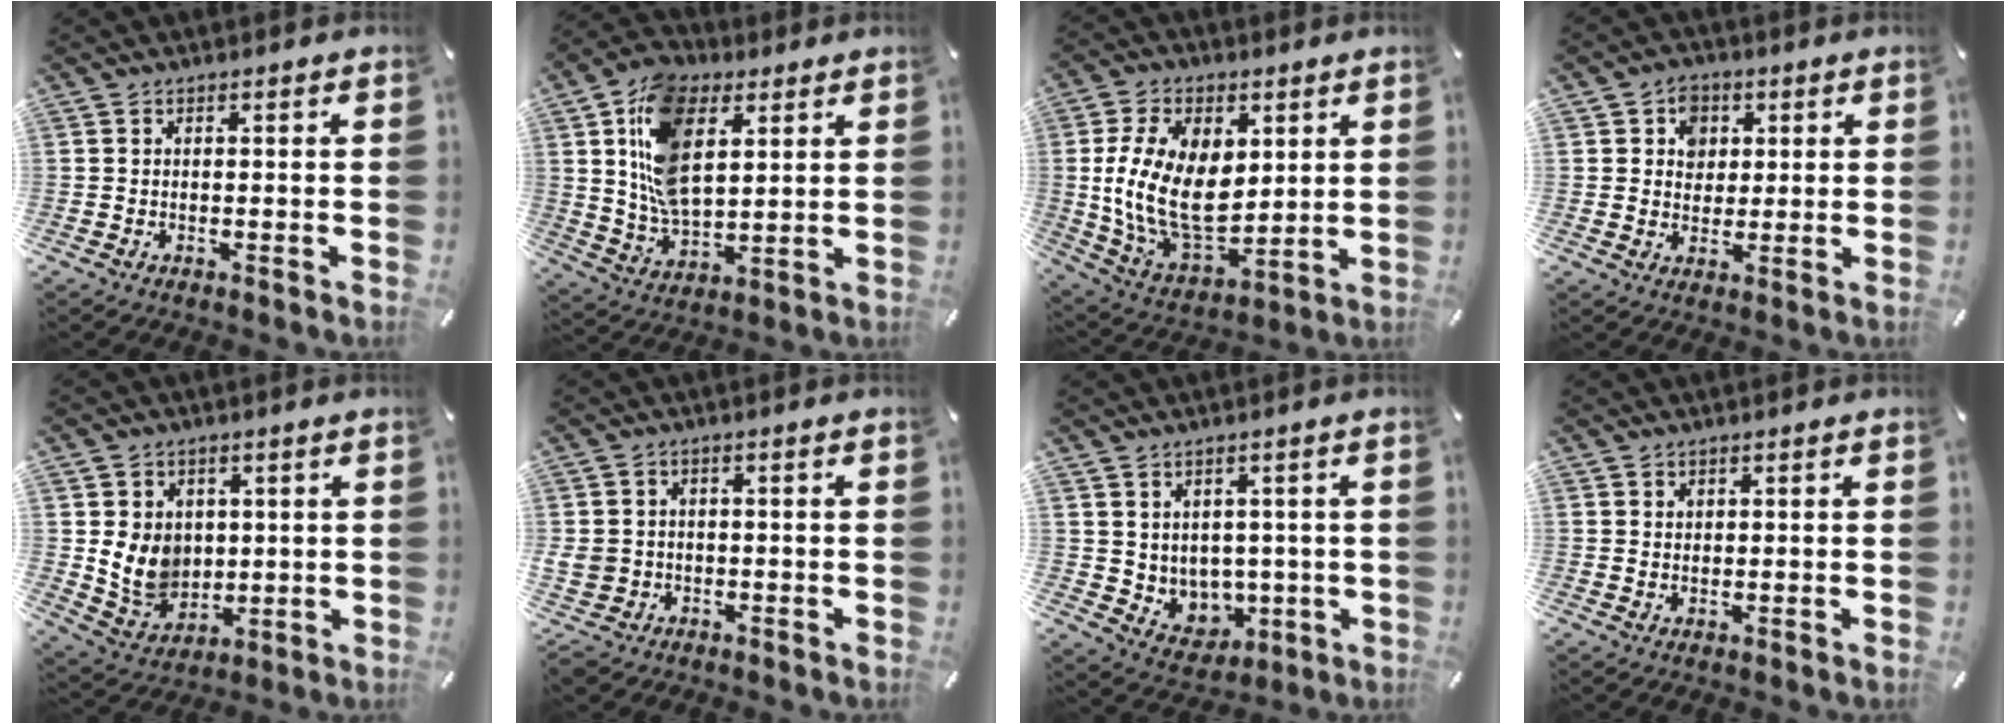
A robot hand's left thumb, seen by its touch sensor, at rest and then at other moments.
{"total": 15.8, "force": [5.6, 9.9, 10.9], "torque": [-0.235, -0.008, 0.102]}
{"total": 18.2, "force": [2.3, 12.3, 13.3], "torque": [-0.268, -0.010, 0.045]}
{"total": 6.2, "force": [1.7, 5.6, 1.9], "torque": [-0.022, 0.004, 0.026]}
{"total": 9.3, "force": [1.9, 8.3, 3.8], "torque": [-0.085, -0.016, 0.037]}
{"total": 5.0, "force": [-1.0, 4.7, 1.4], "torque": [-0.049, 0.006, -0.020]}
{"total": 6.4, "force": [3.5, 5.4, 0.1], "torque": [-0.013, -0.036, 0.075]}
{"total": 1.1, "force": [0.8, 0.7, 0.1], "torque": [0.006, -0.004, 0.014]}